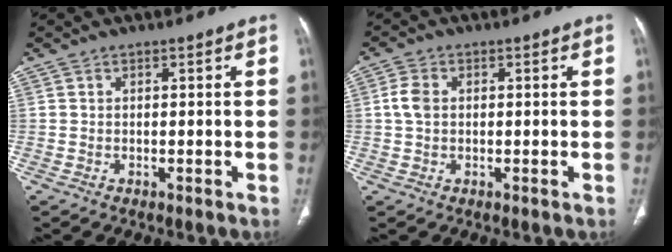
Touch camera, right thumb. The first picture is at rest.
{"total": 3.3, "force": [0.2, 2.3, 2.3], "torque": [-0.055, 0.007, -0.001]}